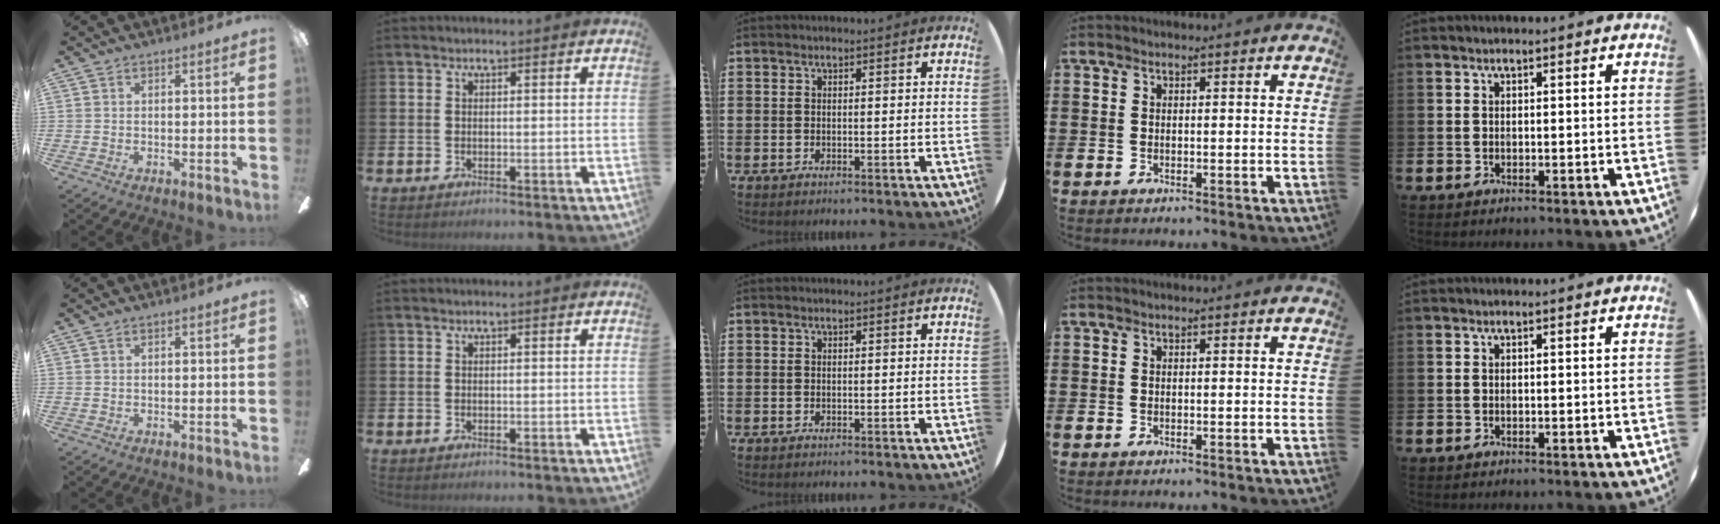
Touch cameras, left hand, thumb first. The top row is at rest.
{}